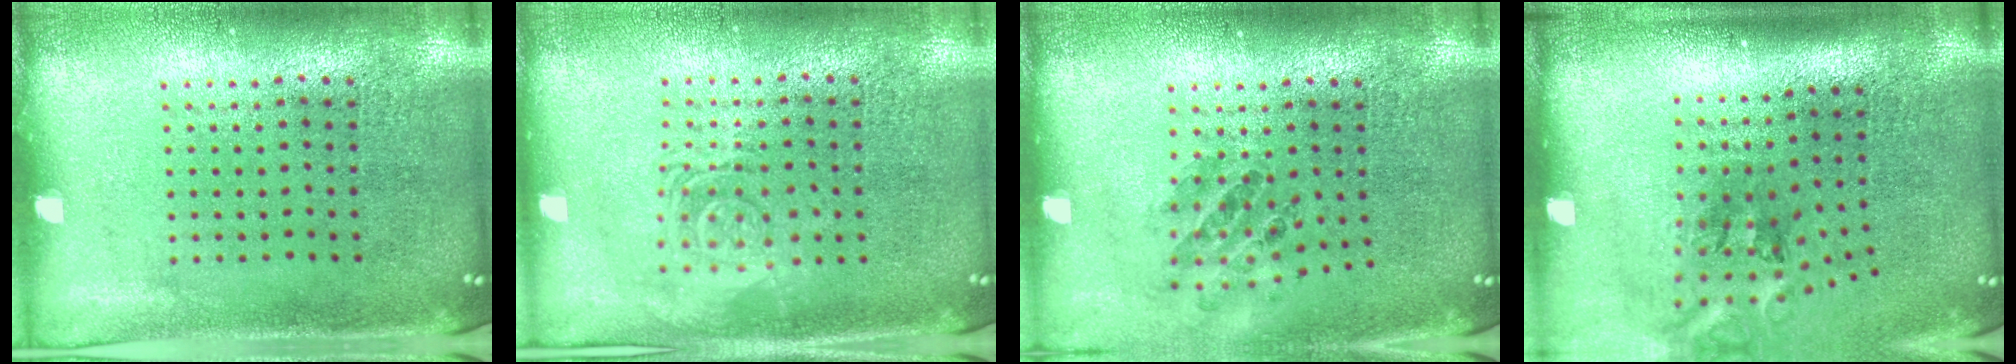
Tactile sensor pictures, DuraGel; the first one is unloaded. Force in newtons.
{"total": 1.6, "press": 1.6, "slide": 0.3}
{"total": 0.8, "press": 0.8, "slide": 0.0}
{"total": 2.0, "press": 1.2, "slide": 1.6}